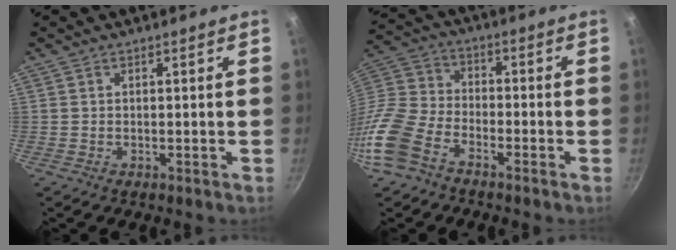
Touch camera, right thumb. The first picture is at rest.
{"total": 14.5, "force": [-8.3, 8.2, 8.7], "torque": [-0.194, 0.047, -0.189]}